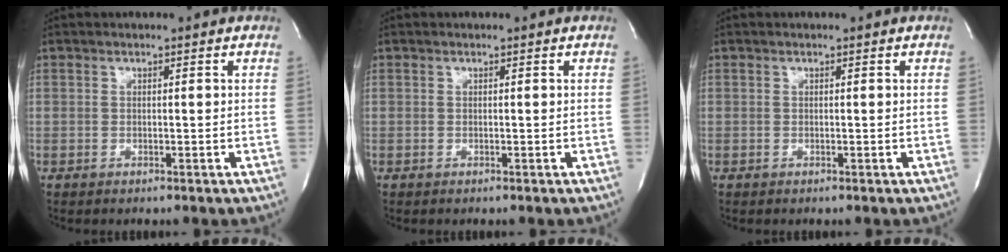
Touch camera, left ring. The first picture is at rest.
{"total": 0.0}
{"total": 0.0}